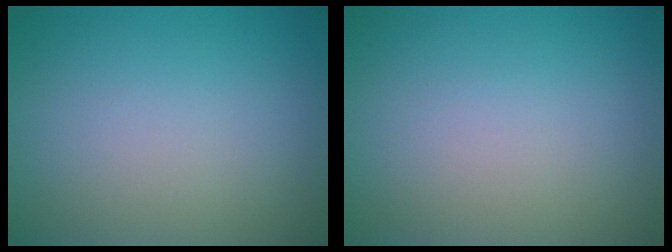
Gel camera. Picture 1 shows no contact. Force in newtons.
{"total": 0.0}